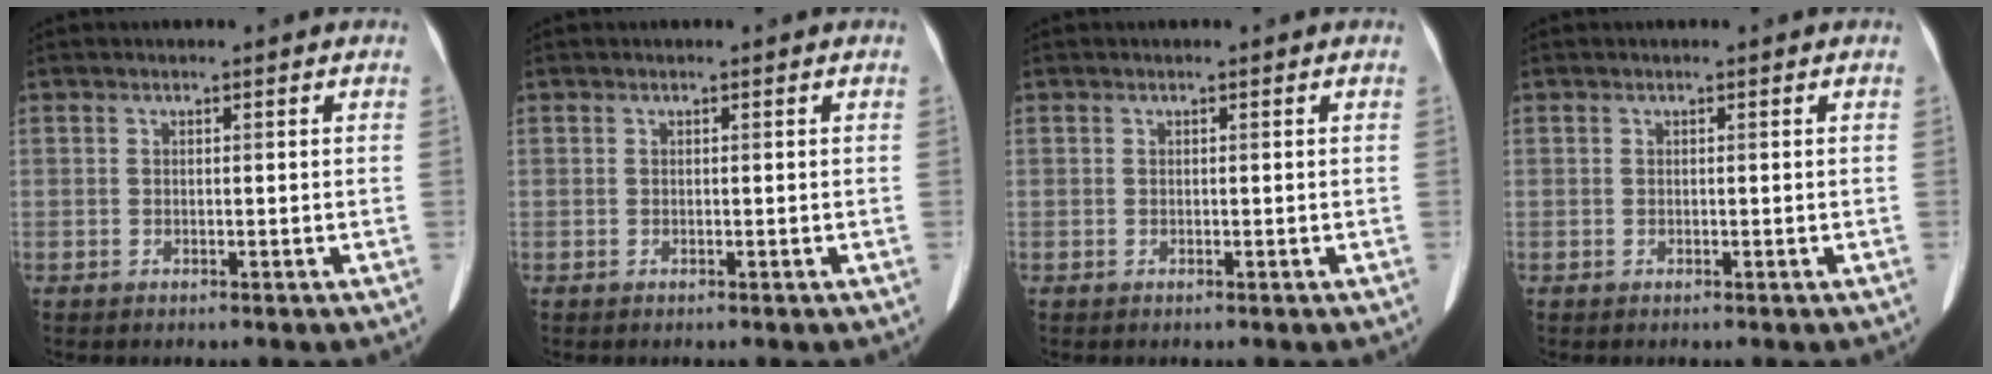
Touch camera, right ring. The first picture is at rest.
{"total": 0.0}
{"total": 0.0}
{"total": 0.0}